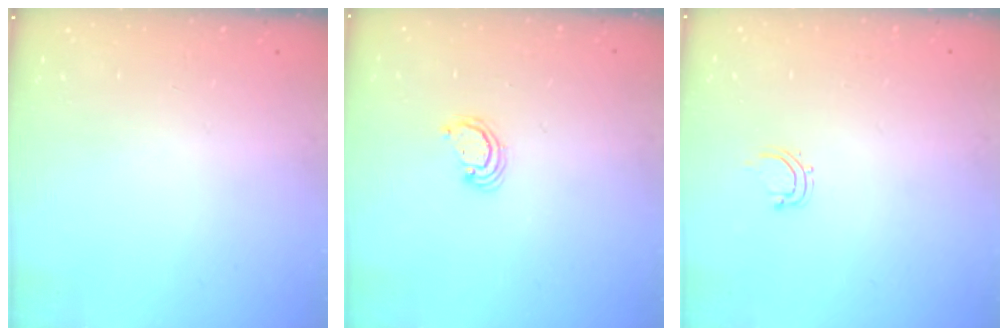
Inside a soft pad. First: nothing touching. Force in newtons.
{"total": 2.5, "press": 2.5, "slide": 0.2}
{"total": 2.8, "press": 2.8, "slide": 0.5}